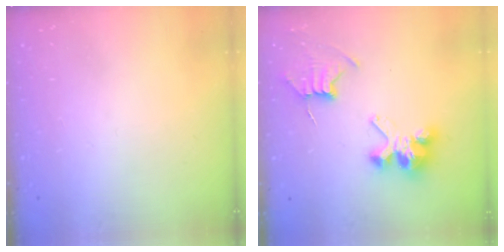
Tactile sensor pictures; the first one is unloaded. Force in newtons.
{"total": 8.9, "press": 8.8, "slide": 0.7}